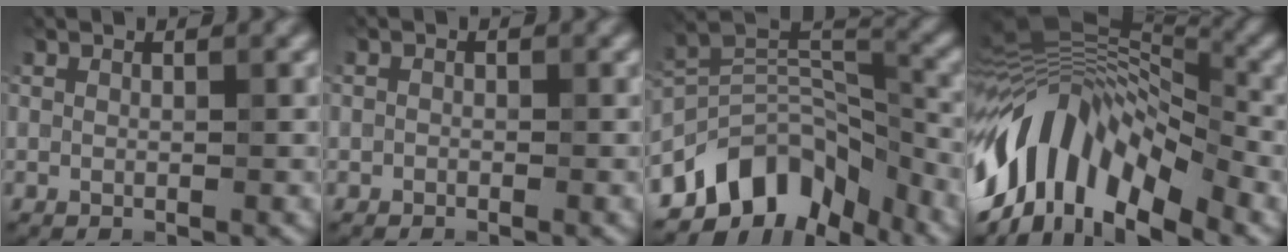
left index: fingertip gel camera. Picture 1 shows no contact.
{"total": 2.1, "force": [-1.6, -0.8, -1.1], "torque": [-0.001, -0.018, 0.002]}
{"total": 9.4, "force": [-8.5, 3.4, 2.0], "torque": [-0.040, -0.017, -0.122]}
{"total": 11.6, "force": [-7.0, 5.6, 7.3], "torque": [-0.164, 0.005, -0.097]}